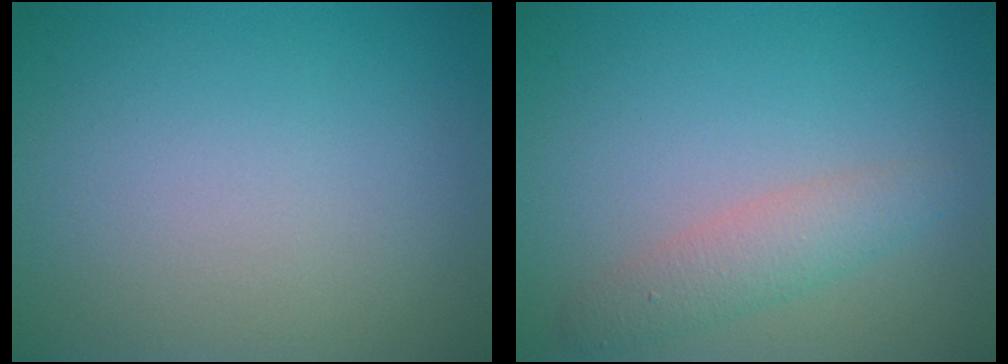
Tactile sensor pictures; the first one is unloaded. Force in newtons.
{"total": 2.6, "press": 2.6, "slide": 0.2}